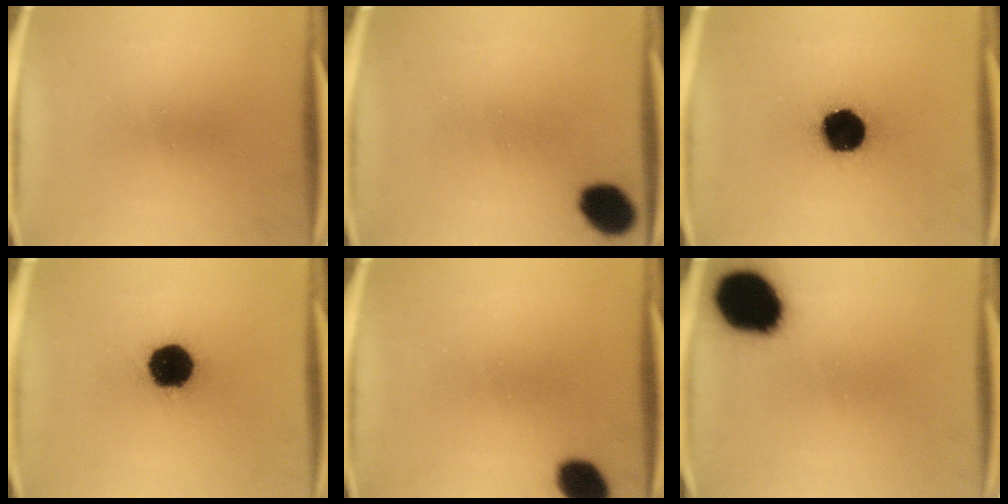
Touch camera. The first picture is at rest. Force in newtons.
{"total": 8.6}
{"total": 17.5}
{"total": 16.9}
{"total": 7.3}
{"total": 18.7}